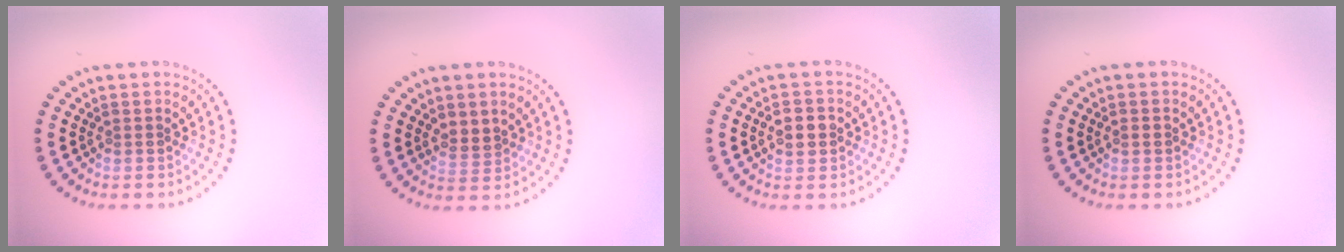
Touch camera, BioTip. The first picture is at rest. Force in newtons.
{"total": 1.6, "press": 1.5, "slide": 0.6}
{"total": 2.7, "press": 2.7, "slide": 0.1}
{"total": 0.9, "press": 0.9, "slide": 0.1}